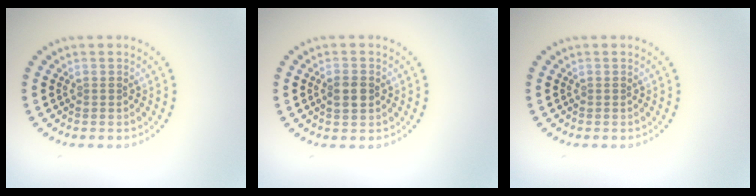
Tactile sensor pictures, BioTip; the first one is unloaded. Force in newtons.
{"total": 2.0, "press": 2.0, "slide": 0.2}
{"total": 0.0}